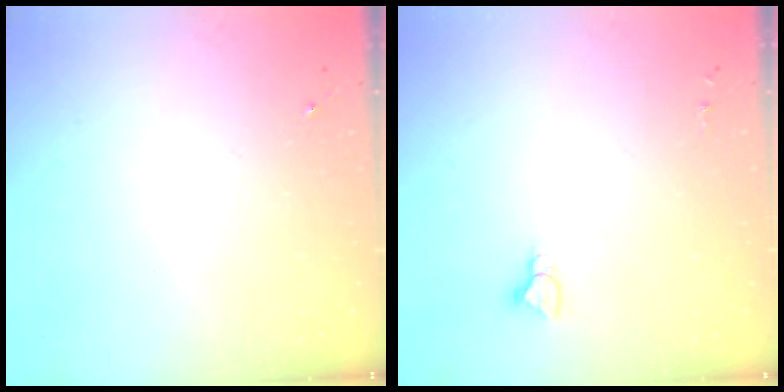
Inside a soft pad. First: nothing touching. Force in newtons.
{"total": 2.9, "press": 2.9, "slide": 0.2}